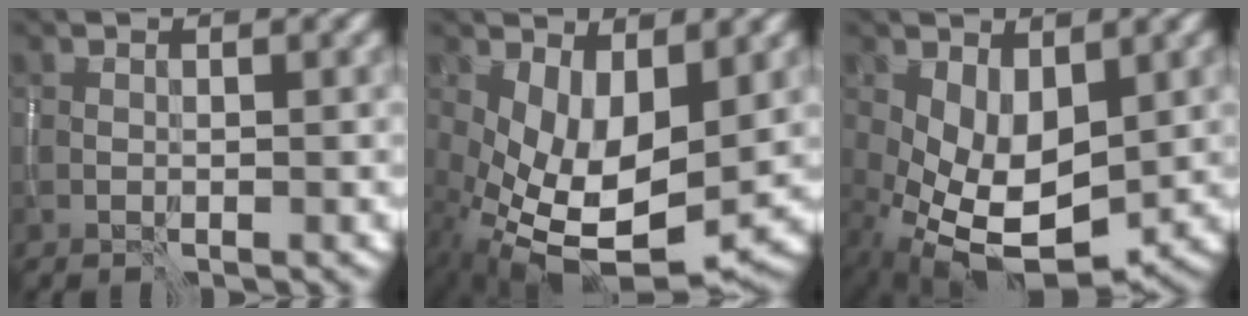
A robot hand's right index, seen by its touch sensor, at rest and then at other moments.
{"total": 10.5, "force": [-1.5, 5.4, 8.9], "torque": [-0.176, -0.024, -0.014]}
{"total": 7.2, "force": [-0.7, 4.1, 5.9], "torque": [-0.117, -0.016, -0.001]}